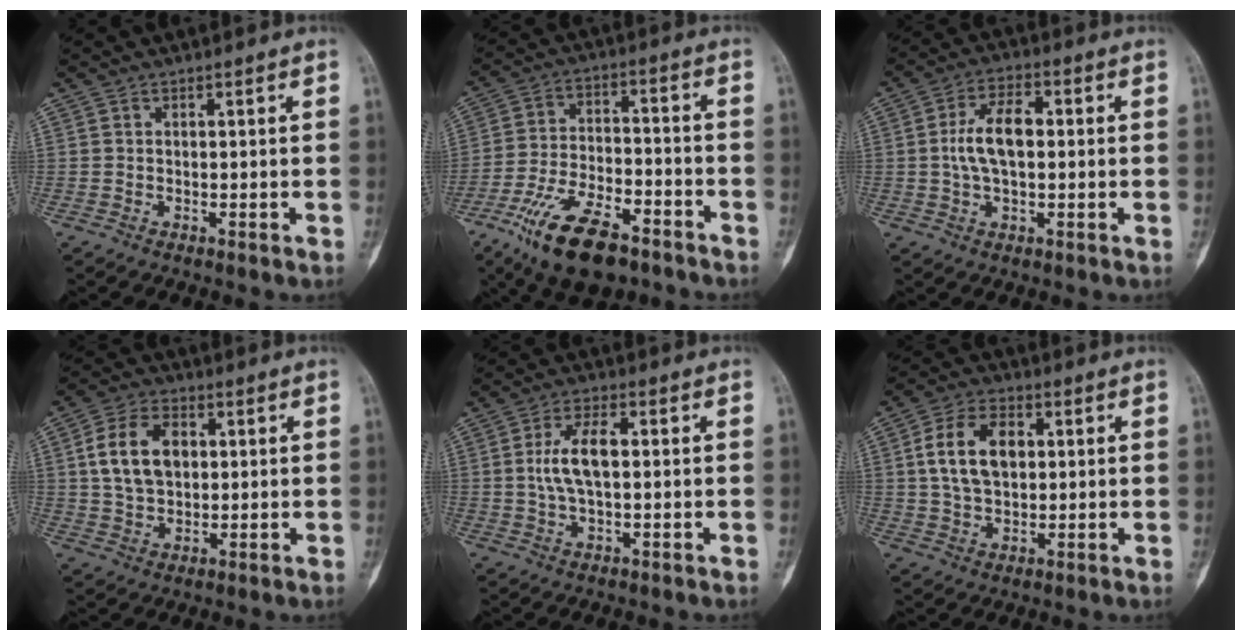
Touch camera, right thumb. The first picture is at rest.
{"total": 16.8, "force": [-10.5, 7.1, 11.0], "torque": [-0.195, 0.048, -0.181]}
{"total": 8.8, "force": [0.4, 4.6, 7.5], "torque": [-0.139, 0.017, 0.004]}
{"total": 11.0, "force": [2.1, 7.5, 7.8], "torque": [-0.128, 0.007, 0.039]}
{"total": 7.7, "force": [0.6, 3.4, 6.9], "torque": [-0.139, 0.014, 0.008]}
{"total": 11.3, "force": [2.1, 7.3, 8.3], "torque": [-0.135, 0.007, 0.038]}